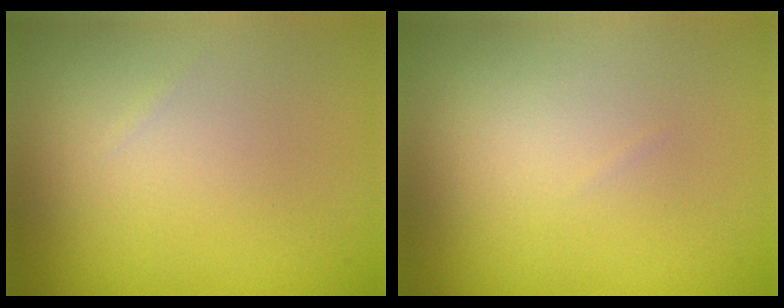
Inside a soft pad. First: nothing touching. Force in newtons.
{"total": 0.0}